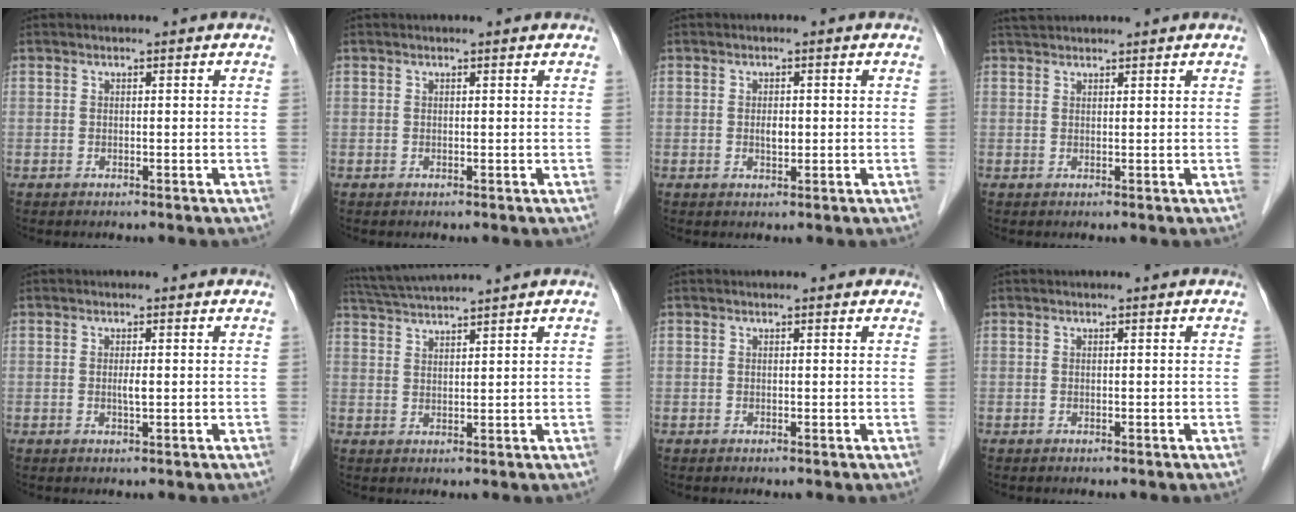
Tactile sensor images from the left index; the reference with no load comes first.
{"total": 0.5, "force": [0.5, 0.1, 0.2], "torque": [-0.008, 0.003, 0.005]}
{"total": 1.6, "force": [0.0, 0.6, 1.5], "torque": [-0.028, 0.000, 0.000]}
{"total": 2.7, "force": [2.6, 0.2, 0.7], "torque": [-0.012, 0.025, 0.047]}
{"total": 1.2, "force": [0.0, 0.1, 1.2], "torque": [-0.025, -0.001, -0.001]}
{"total": 6.6, "force": [6.1, -1.6, 2.1], "torque": [-0.042, 0.021, 0.109]}
{"total": 1.0, "force": [0.8, 0.4, 0.5], "torque": [-0.009, 0.004, 0.004]}
{"total": 0.0}